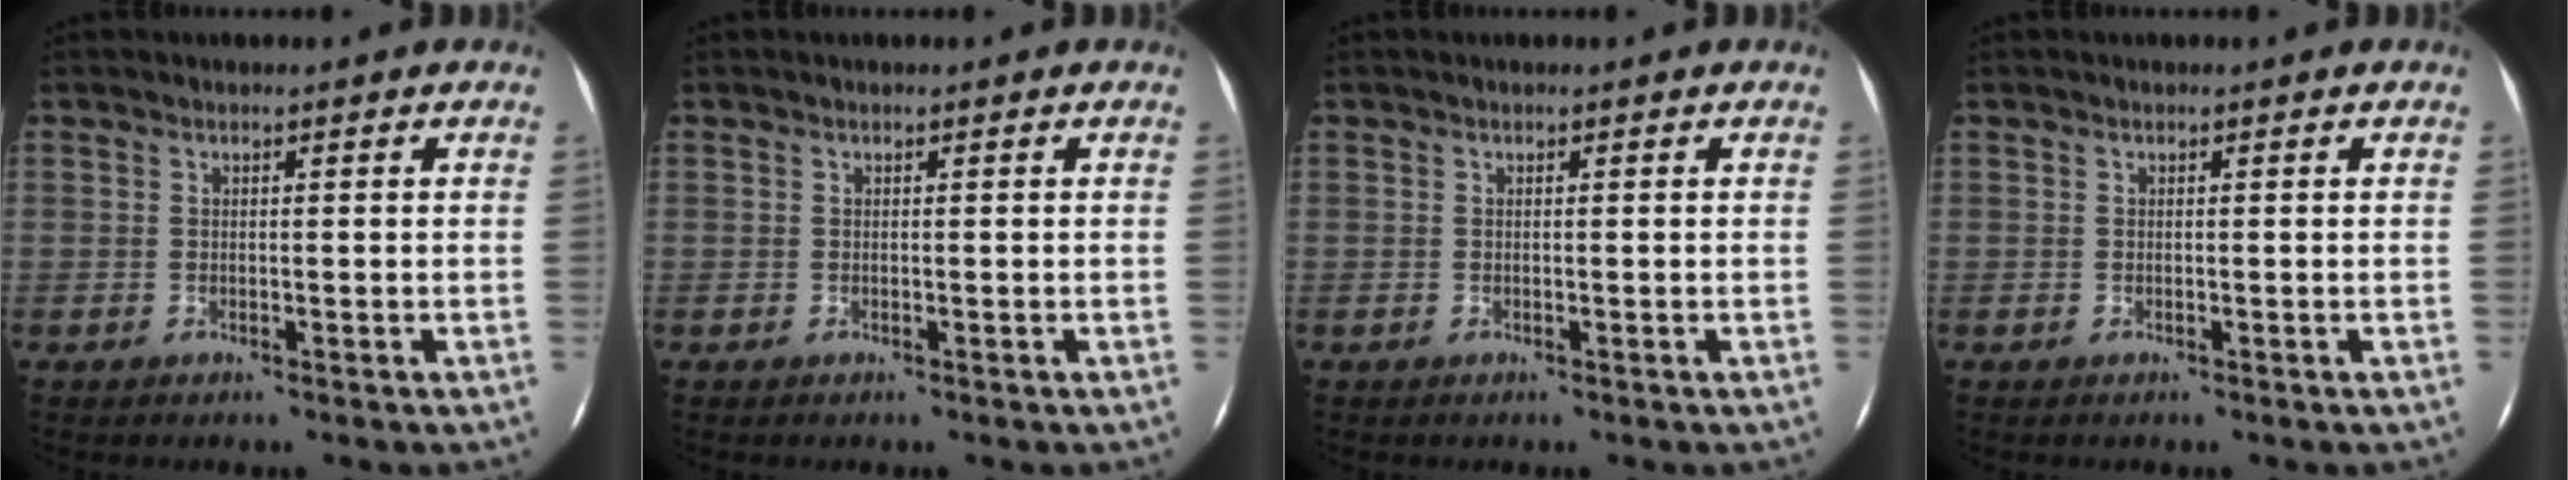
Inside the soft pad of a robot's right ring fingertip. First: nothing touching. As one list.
[{"total": 0.0}, {"total": 0.0}, {"total": 0.0}]